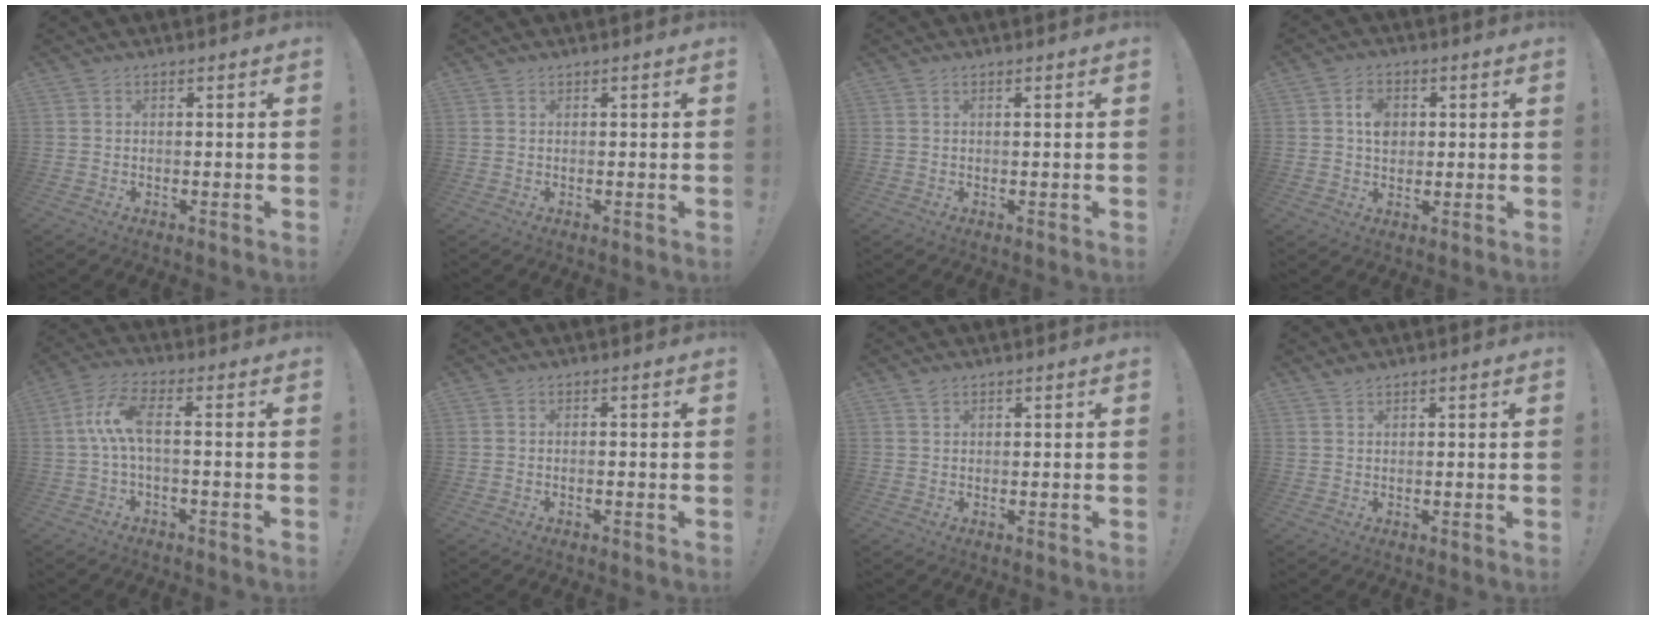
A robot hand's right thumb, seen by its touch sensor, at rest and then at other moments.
{"total": 0.6, "force": [0.6, 0.0, -0.1], "torque": [0.010, -0.004, 0.009]}
{"total": 0.6, "force": [0.1, -0.3, 0.5], "torque": [-0.005, -0.003, 0.000]}
{"total": 6.2, "force": [1.3, 4.8, 3.6], "torque": [-0.044, 0.001, 0.022]}
{"total": 8.7, "force": [0.2, 2.2, 8.4], "torque": [-0.161, 0.003, 0.002]}
{"total": 0.7, "force": [-0.5, 0.0, 0.5], "torque": [-0.010, 0.000, -0.010]}
{"total": 1.0, "force": [0.8, 0.5, 0.5], "torque": [-0.005, -0.003, 0.014]}
{"total": 1.6, "force": [1.4, 0.4, 0.6], "torque": [-0.003, -0.004, 0.025]}